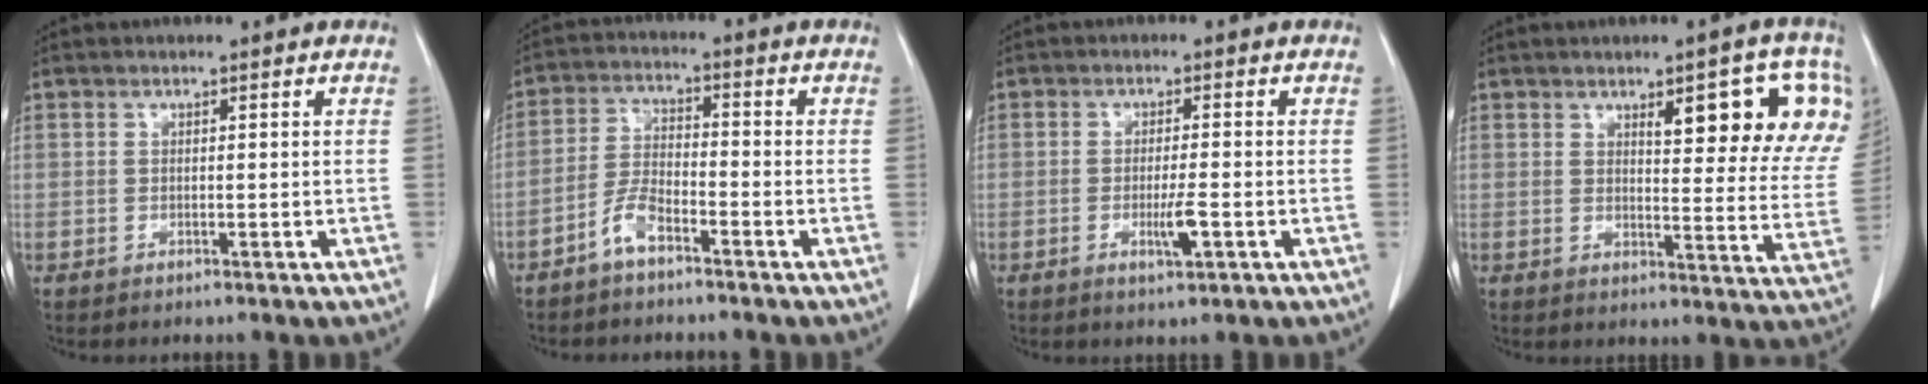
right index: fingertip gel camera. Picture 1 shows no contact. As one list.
[{"total": 4.7, "force": [-3.4, 1.4, 3.0], "torque": [-0.070, 0.006, -0.069]}, {"total": 3.5, "force": [-1.1, 0.3, 3.3], "torque": [-0.059, -0.005, -0.018]}, {"total": 14.3, "force": [6.9, 3.4, 12.0], "torque": [-0.136, -0.010, 0.077]}]